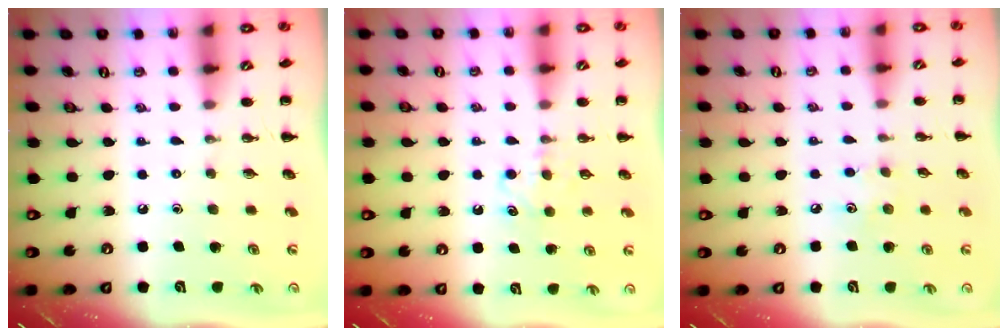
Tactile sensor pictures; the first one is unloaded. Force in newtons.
{"total": 5.0, "press": 4.8, "slide": 1.4}
{"total": 4.0, "press": 3.9, "slide": 1.0}